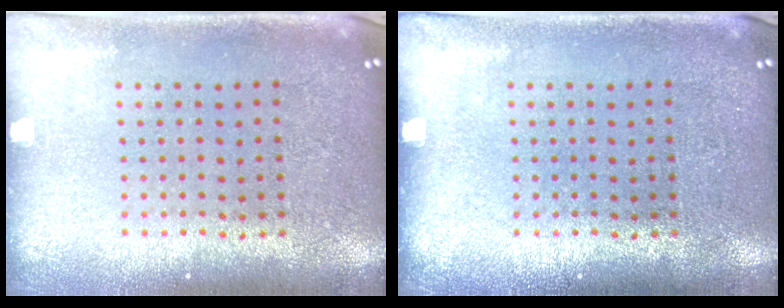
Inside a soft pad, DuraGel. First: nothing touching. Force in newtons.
{"total": 0.0}